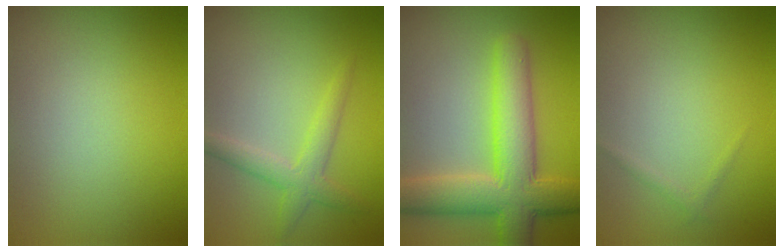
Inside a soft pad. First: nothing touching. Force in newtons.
{"total": 2.6, "press": 2.6, "slide": 0.1}
{"total": 8.3, "press": 8.3, "slide": 0.2}
{"total": 0.6, "press": 0.6, "slide": 0.0}